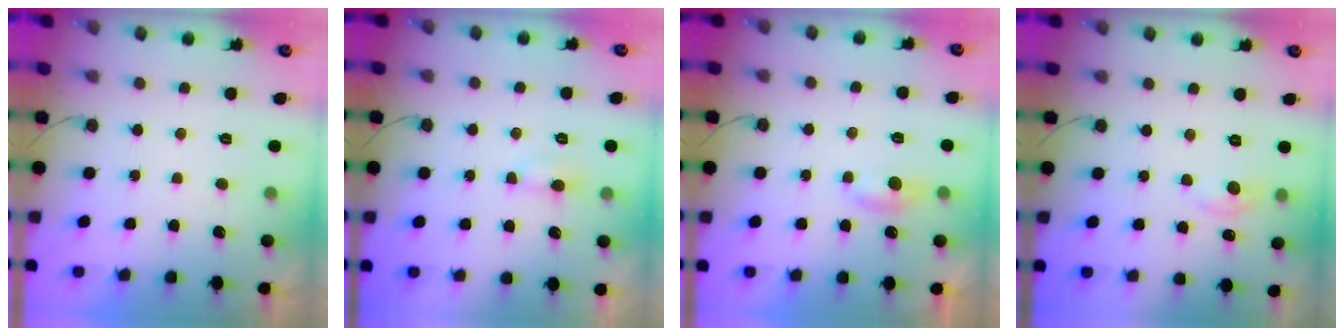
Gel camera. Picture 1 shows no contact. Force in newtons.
{"total": 3.5, "press": 3.5, "slide": 0.5}
{"total": 4.9, "press": 4.9, "slide": 0.5}
{"total": 4.5, "press": 4.4, "slide": 0.6}